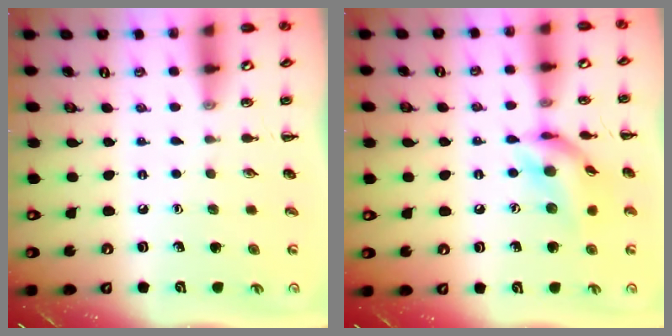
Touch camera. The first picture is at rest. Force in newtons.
{"total": 13.2, "press": 13.0, "slide": 2.0}